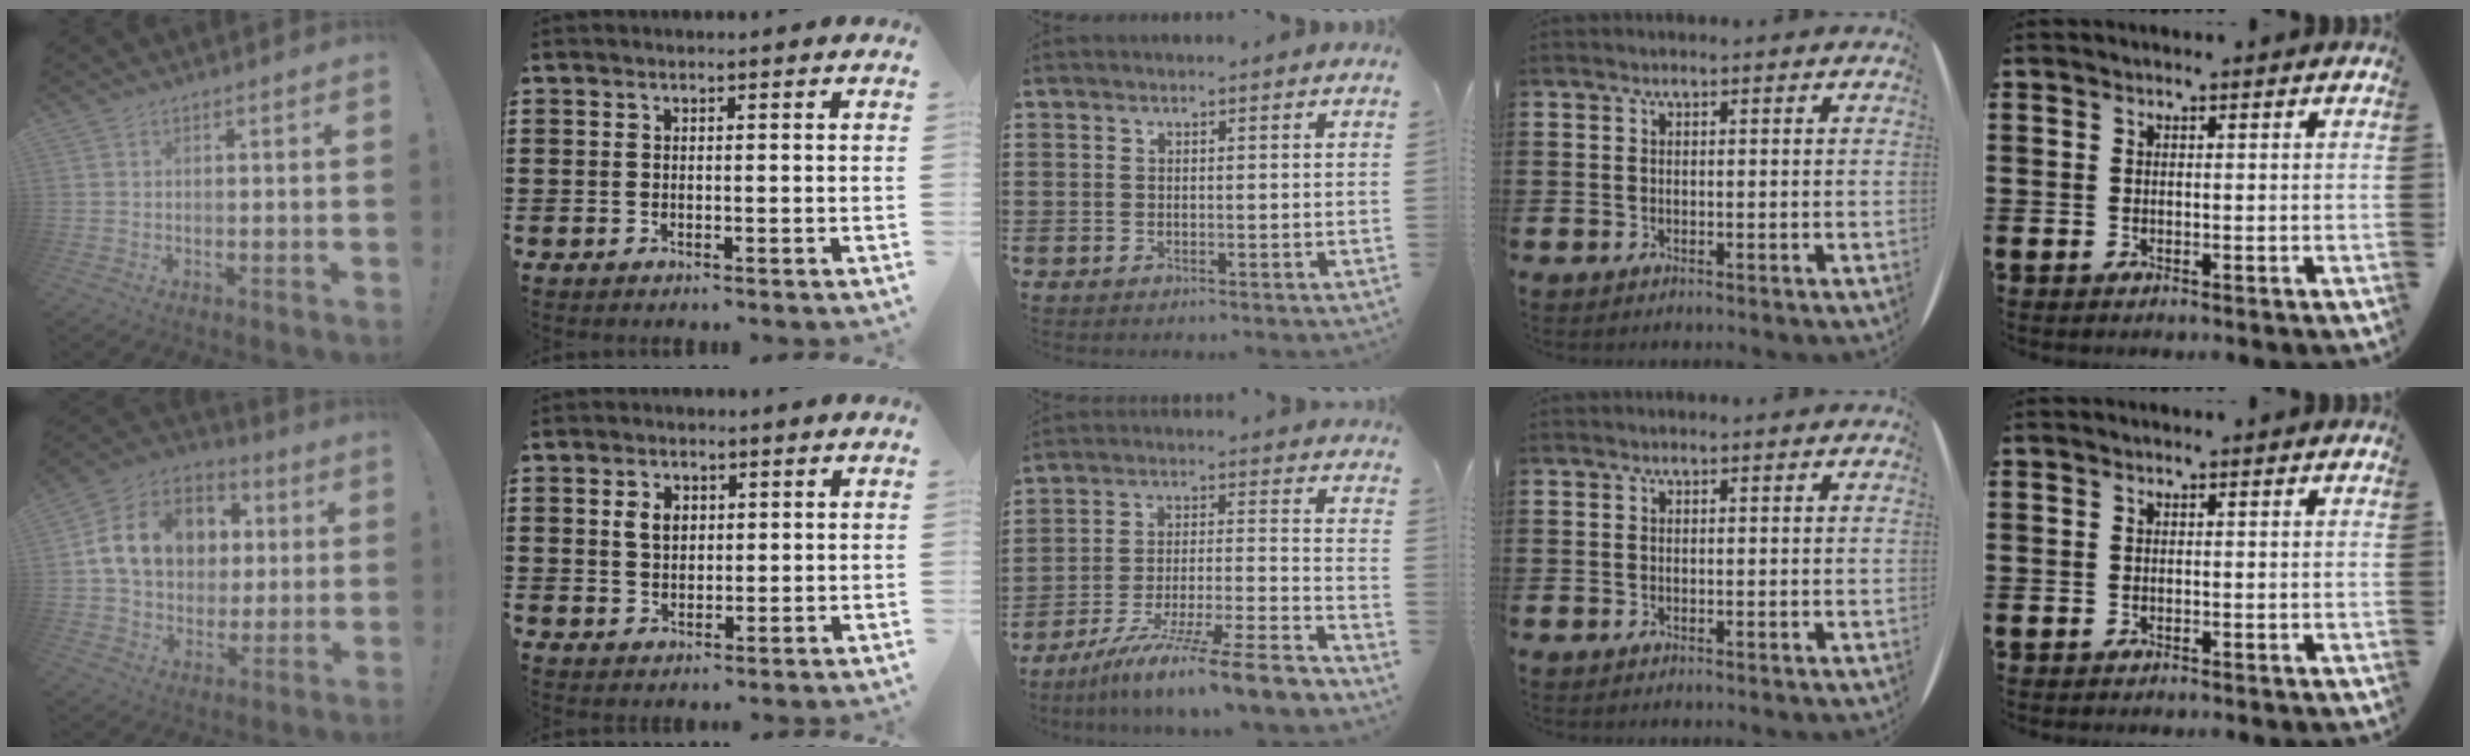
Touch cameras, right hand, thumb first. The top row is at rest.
{"thumb": {"total": 18.1, "force": [4.9, 14.2, 10.1], "torque": [-0.144, -0.003, 0.105]}, "index": {"total": 3.1, "force": [0.9, 2.2, 2.0], "torque": [-0.047, 0.011, 0.015]}, "middle": {"total": 11.0, "force": [-9.2, -0.6, 6.0], "torque": [-0.091, 0.011, -0.174]}}